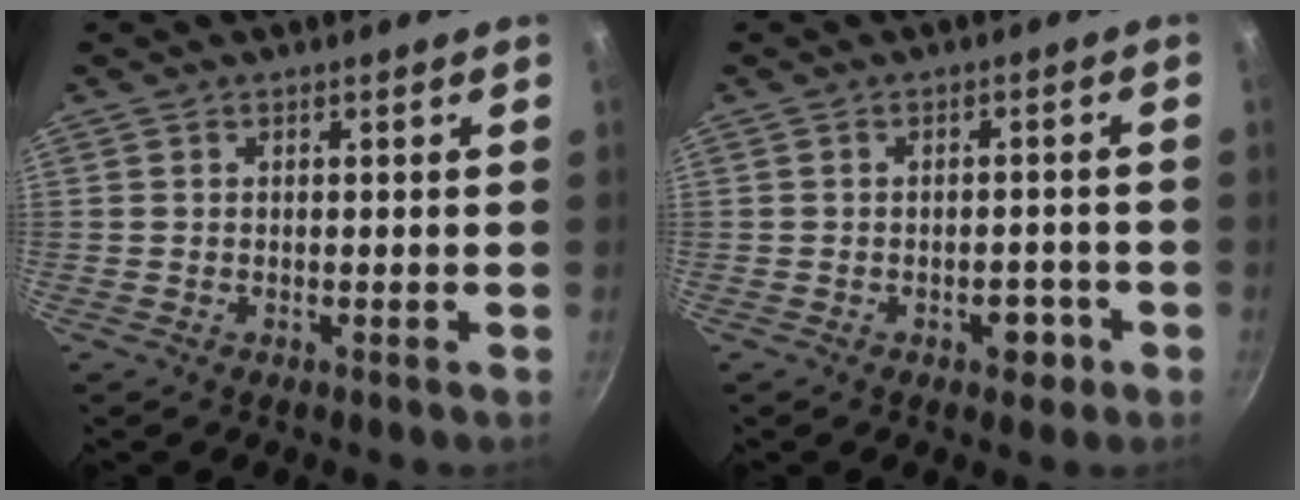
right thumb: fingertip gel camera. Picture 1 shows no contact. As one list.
[{"total": 3.8, "force": [-1.8, 2.2, 2.5], "torque": [-0.016, 0.015, -0.019]}]